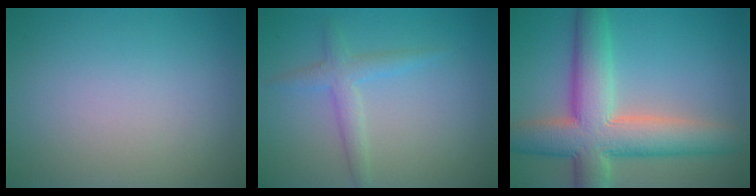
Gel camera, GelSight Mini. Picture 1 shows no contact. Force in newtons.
{"total": 2.3, "press": 2.3, "slide": 0.1}
{"total": 9.3, "press": 9.3, "slide": 0.7}